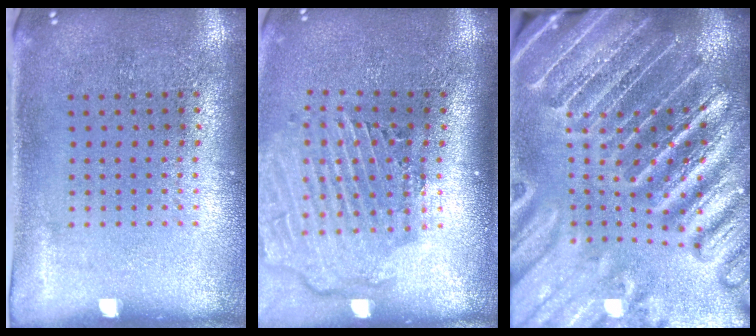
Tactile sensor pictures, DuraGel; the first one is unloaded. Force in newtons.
{"total": 2.9, "press": 2.4, "slide": 1.7}
{"total": 4.7, "press": 4.3, "slide": 1.9}